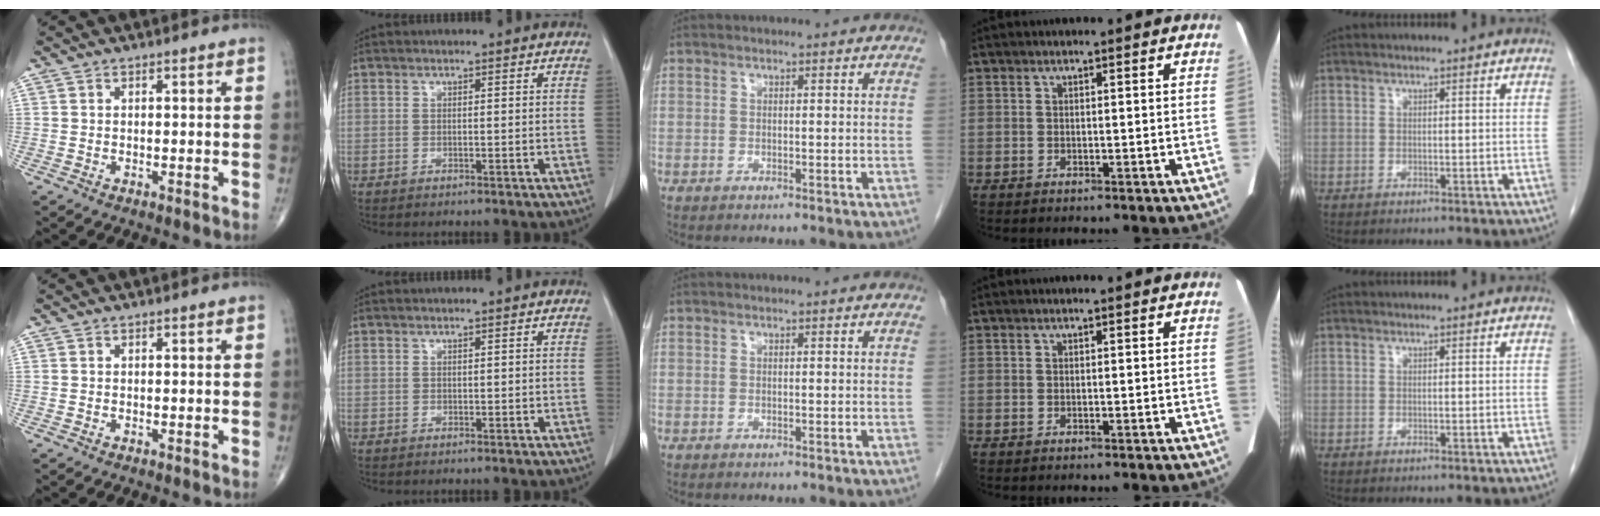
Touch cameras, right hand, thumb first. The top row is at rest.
{}